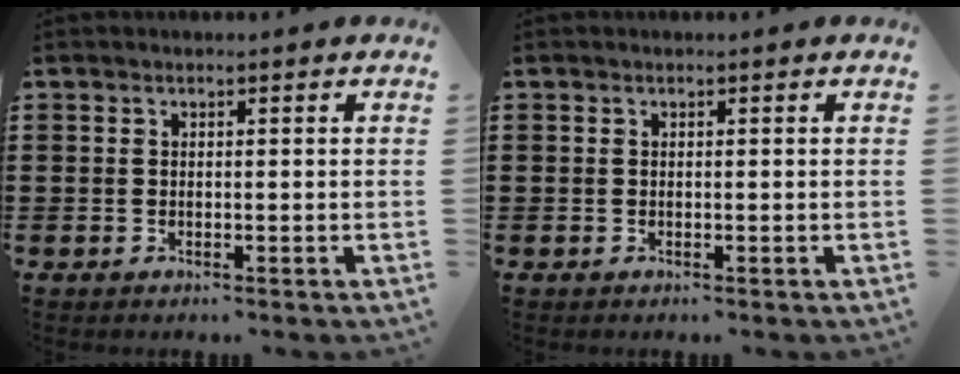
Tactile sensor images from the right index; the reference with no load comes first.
{"total": 0.0}